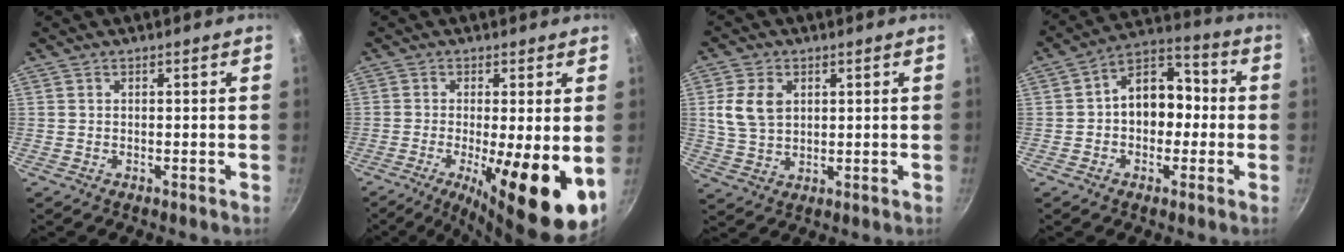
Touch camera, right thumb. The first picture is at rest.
{"total": 17.0, "force": [-4.6, 4.4, 15.7], "torque": [-0.200, -0.025, -0.051]}
{"total": 7.8, "force": [2.0, 5.4, 5.2], "torque": [-0.092, -0.004, 0.044]}
{"total": 11.9, "force": [-0.2, 8.2, 8.6], "torque": [-0.095, 0.040, -0.017]}